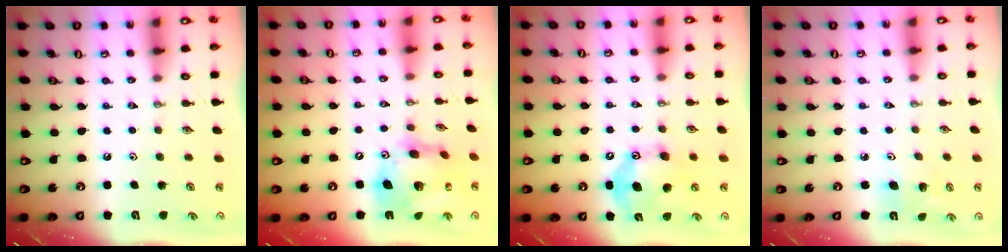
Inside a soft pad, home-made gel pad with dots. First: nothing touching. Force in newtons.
{"total": 18.9, "press": 18.8, "slide": 2.2}
{"total": 14.6, "press": 14.6, "slide": 0.2}
{"total": 6.5, "press": 6.4, "slide": 1.2}